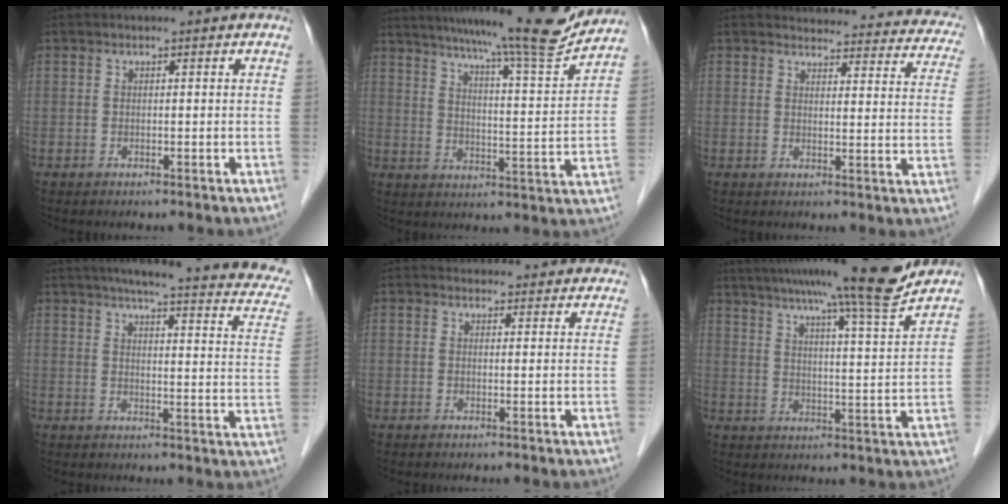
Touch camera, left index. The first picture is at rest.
{"total": 16.6, "force": [15.0, -0.6, 7.1], "torque": [-0.108, -0.030, 0.208]}
{"total": 20.8, "force": [19.7, 5.2, 4.5], "torque": [-0.030, -0.043, 0.199]}
{"total": 21.2, "force": [17.8, 1.8, 11.4], "torque": [-0.145, -0.020, 0.198]}
{"total": 9.3, "force": [8.8, 2.6, 1.3], "torque": [0.009, 0.018, 0.083]}
{"total": 16.0, "force": [13.6, -1.3, 8.2], "torque": [-0.130, -0.014, 0.188]}